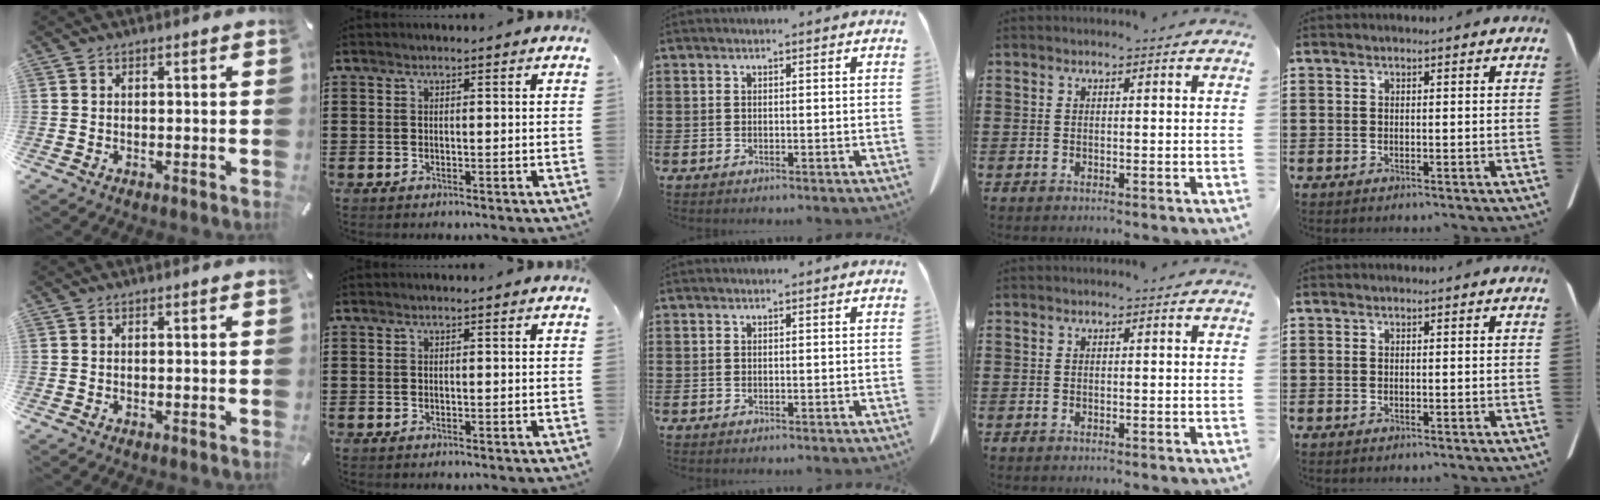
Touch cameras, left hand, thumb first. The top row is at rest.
{}